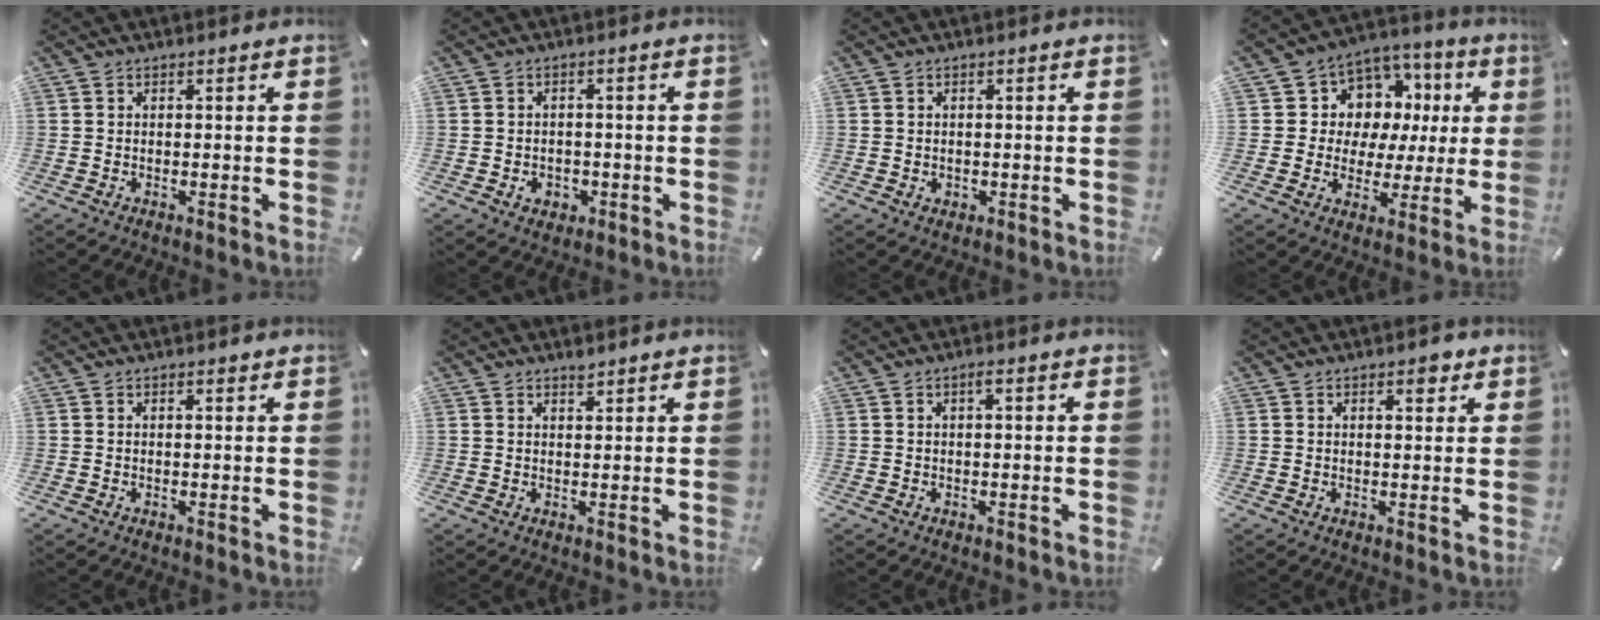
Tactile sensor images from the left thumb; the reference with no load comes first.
{"total": 3.7, "force": [-1.1, 3.1, 1.8], "torque": [-0.022, 0.002, -0.020]}
{"total": 1.2, "force": [-0.1, 1.1, 0.5], "torque": [-0.010, 0.005, -0.003]}
{"total": 9.4, "force": [2.6, 8.9, 1.6], "torque": [-0.031, -0.033, 0.054]}
{"total": 0.6, "force": [0.4, 0.2, 0.5], "torque": [-0.008, 0.002, 0.006]}
{"total": 1.7, "force": [1.5, 0.6, 0.4], "torque": [0.000, -0.005, 0.027]}
{"total": 1.8, "force": [0.5, 0.4, 1.7], "torque": [-0.033, 0.003, 0.007]}
{"total": 2.9, "force": [1.8, 1.3, 1.8], "torque": [-0.013, -0.007, 0.027]}